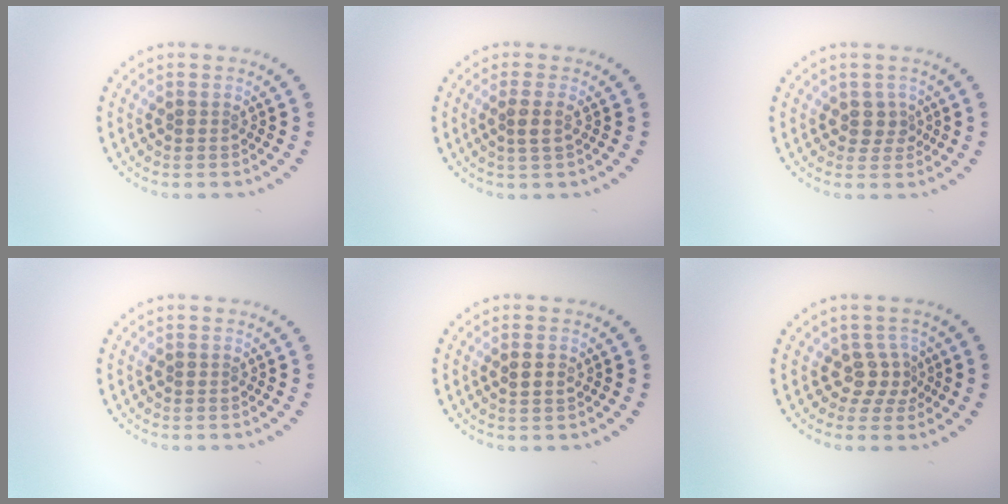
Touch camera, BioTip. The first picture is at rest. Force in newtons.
{"total": 1.4, "press": 1.1, "slide": 0.8}
{"total": 1.6, "press": 1.4, "slide": 0.9}
{"total": 0.0}
{"total": 1.2, "press": 1.2, "slide": 0.3}
{"total": 2.2, "press": 1.5, "slide": 1.6}